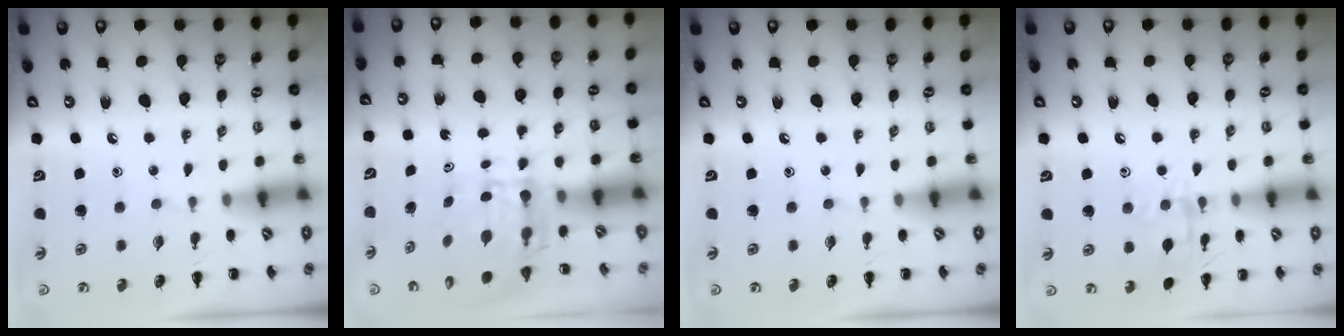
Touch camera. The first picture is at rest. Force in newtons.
{"total": 5.7, "press": 5.6, "slide": 1.1}
{"total": 0.0}
{"total": 10.6, "press": 10.6, "slide": 0.7}